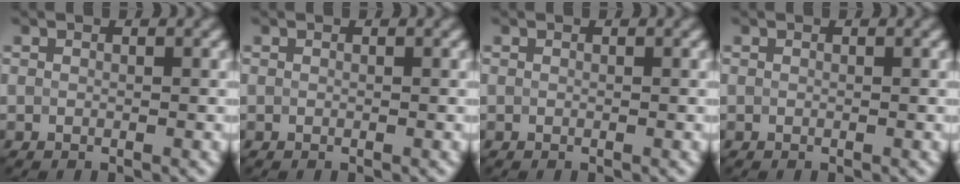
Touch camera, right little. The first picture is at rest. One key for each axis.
{"total": 0.0}
{"total": 0.0}
{"total": 0.0}